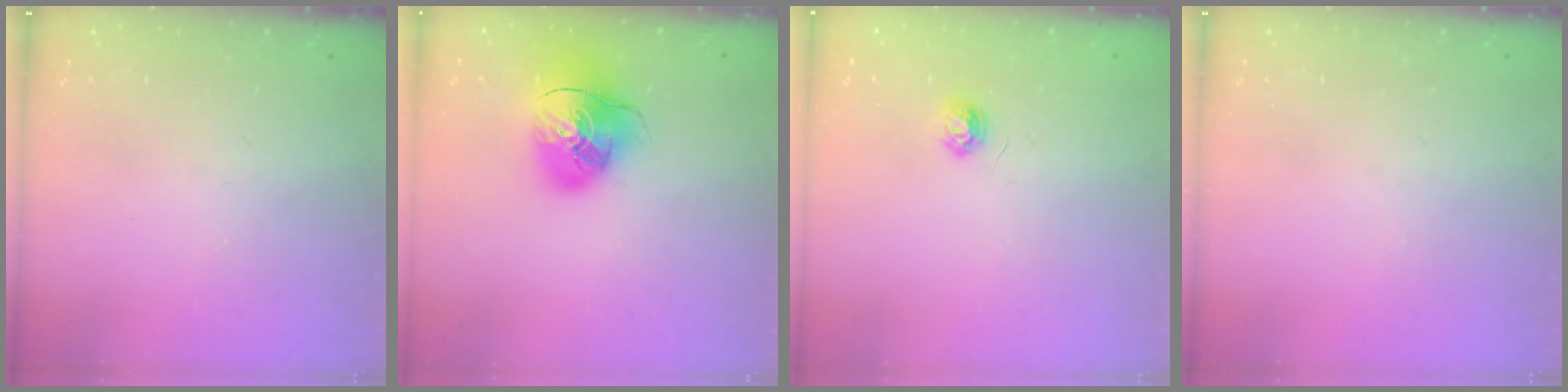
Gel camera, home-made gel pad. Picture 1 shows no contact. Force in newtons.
{"total": 16.2, "press": 16.0, "slide": 2.4}
{"total": 4.5, "press": 4.4, "slide": 0.5}
{"total": 0.0}